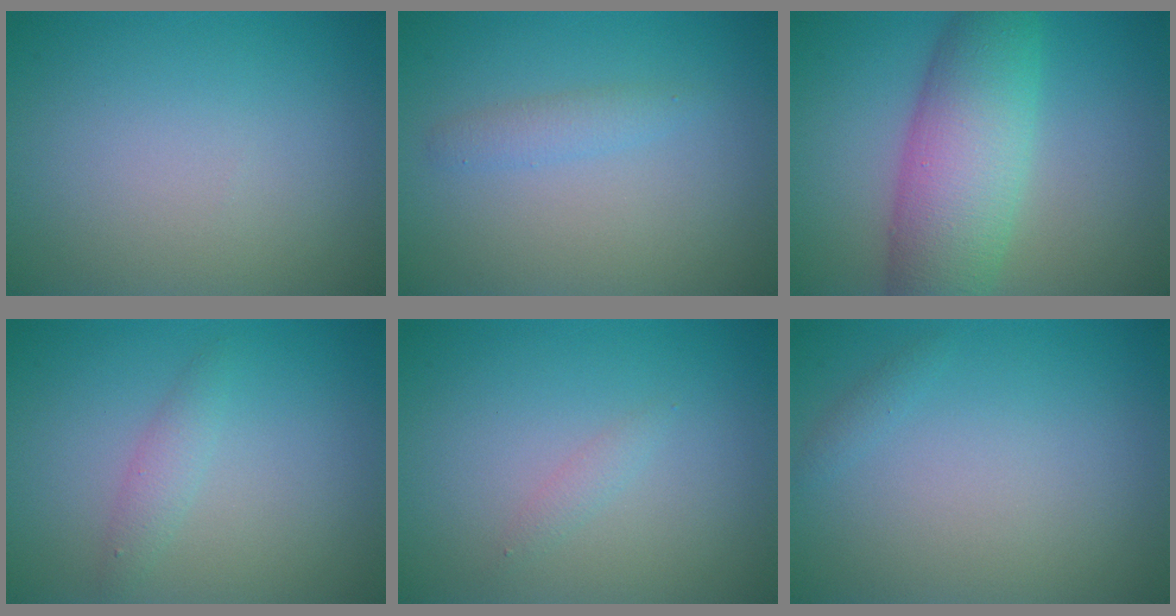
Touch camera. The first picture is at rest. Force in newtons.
{"total": 1.4, "press": 1.4, "slide": 0.0}
{"total": 8.1, "press": 8.1, "slide": 0.1}
{"total": 1.4, "press": 1.4, "slide": 0.0}
{"total": 0.8, "press": 0.8, "slide": 0.1}
{"total": 0.6, "press": 0.6, "slide": 0.0}